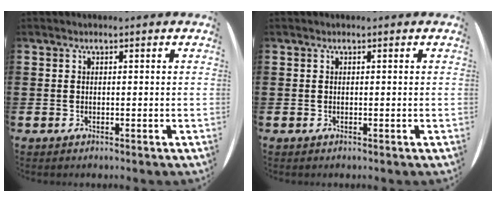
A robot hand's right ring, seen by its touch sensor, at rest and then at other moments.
{"total": 0.0}